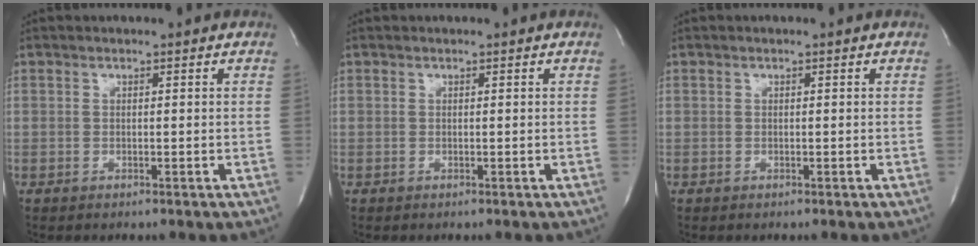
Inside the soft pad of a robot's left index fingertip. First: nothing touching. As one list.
[{"total": 0.7, "force": [-0.6, 0.0, -0.2], "torque": [0.003, -0.005, -0.011]}, {"total": 0.0}]